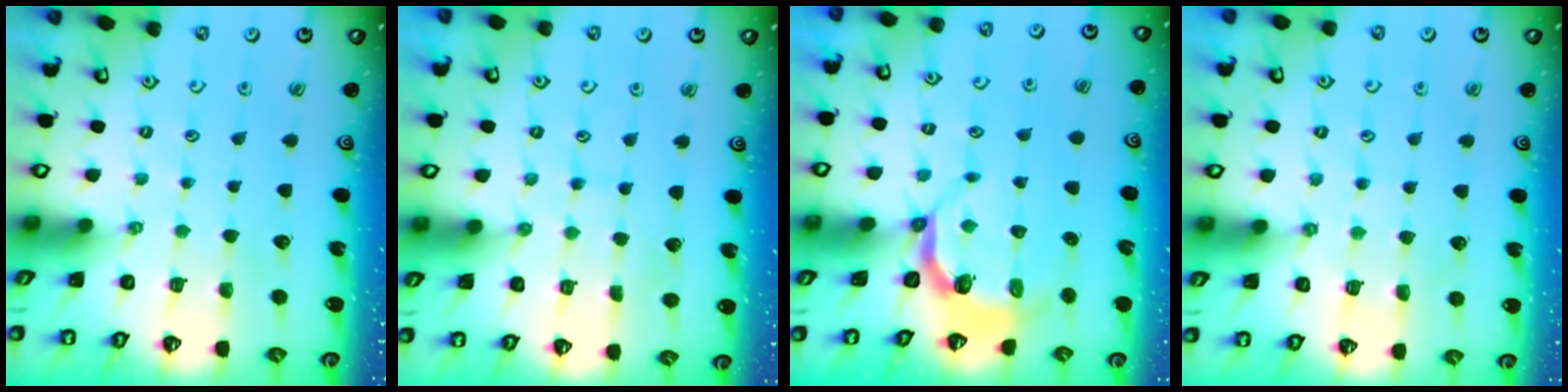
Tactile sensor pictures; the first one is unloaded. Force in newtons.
{"total": 3.8, "press": 3.8, "slide": 0.2}
{"total": 4.6, "press": 3.1, "slide": 3.3}
{"total": 5.7, "press": 5.7, "slide": 0.7}